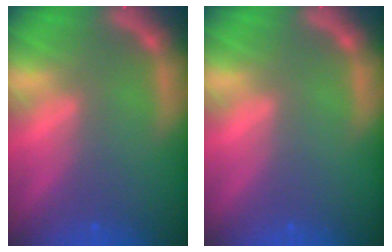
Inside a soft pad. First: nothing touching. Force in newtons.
{"total": 0.0}